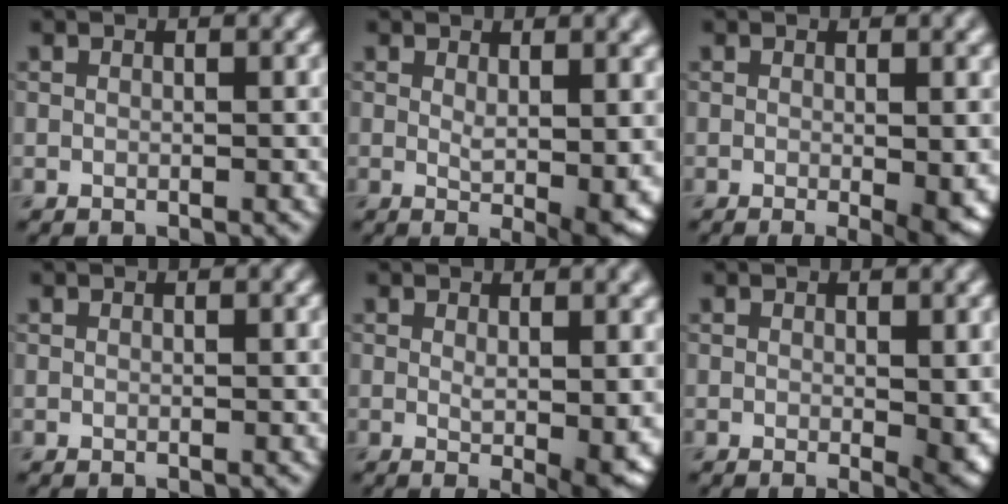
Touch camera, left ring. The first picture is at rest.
{"total": 5.6, "force": [0.6, 1.5, 5.4], "torque": [-0.069, -0.015, 0.016]}
{"total": 4.3, "force": [-0.6, 0.9, 4.1], "torque": [-0.051, -0.010, -0.007]}
{"total": 0.0}
{"total": 5.3, "force": [0.2, 1.3, 5.2], "torque": [-0.060, -0.012, 0.007]}
{"total": 2.5, "force": [0.0, 0.6, 2.4], "torque": [-0.026, -0.010, 0.002]}